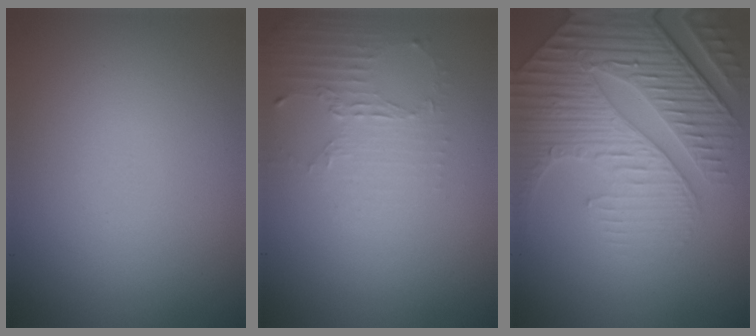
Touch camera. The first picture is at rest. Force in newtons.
{"total": 2.3, "press": 1.6, "slide": 1.6}
{"total": 8.6, "press": 6.1, "slide": 6.1}